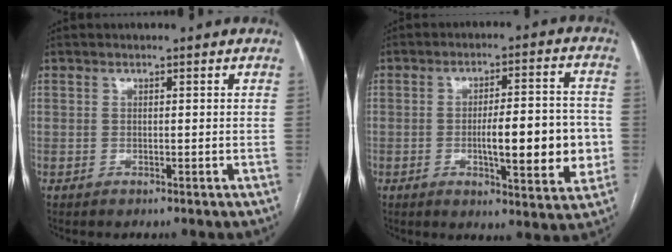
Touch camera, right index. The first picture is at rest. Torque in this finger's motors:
{"motor_torque": [1.78, -0.17, 0.34, 0.14]}